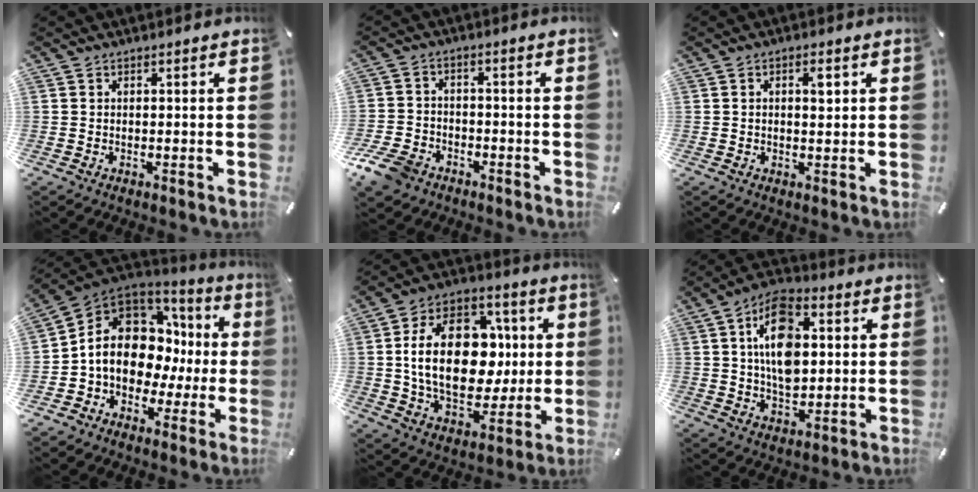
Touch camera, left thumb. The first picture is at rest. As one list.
[{"total": 7.5, "force": [-5.1, 4.7, 2.8], "torque": [-0.065, 0.026, -0.099]}, {"total": 2.6, "force": [0.6, 1.1, 2.2], "torque": [-0.032, -0.001, 0.005]}, {"total": 13.9, "force": [0.8, 11.0, 8.6], "torque": [-0.158, -0.007, 0.016]}, {"total": 22.2, "force": [1.4, 15.1, 16.2], "torque": [-0.296, 0.003, 0.024]}, {"total": 13.9, "force": [2.3, 9.1, 10.2], "torque": [-0.169, 0.006, 0.039]}]